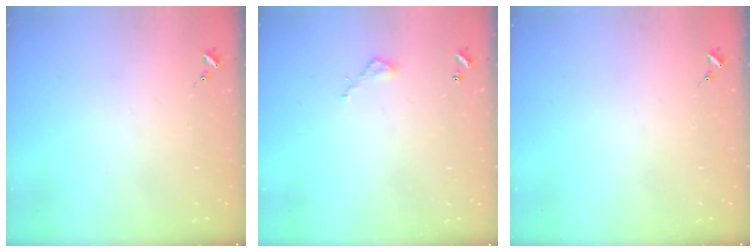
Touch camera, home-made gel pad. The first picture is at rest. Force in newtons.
{"total": 3.7, "press": 3.7, "slide": 0.3}
{"total": 0.0}